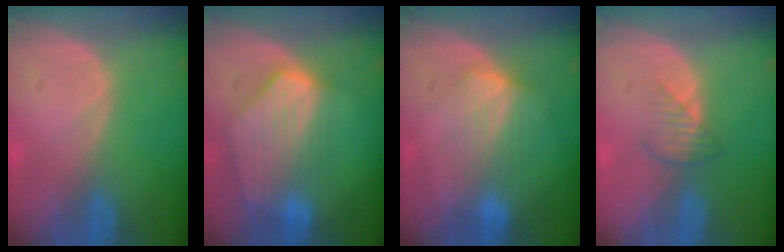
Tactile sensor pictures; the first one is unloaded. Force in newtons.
{"total": 8.8, "press": 7.8, "slide": 4.0}
{"total": 7.1, "press": 6.4, "slide": 3.1}
{"total": 2.7, "press": 2.6, "slide": 0.6}